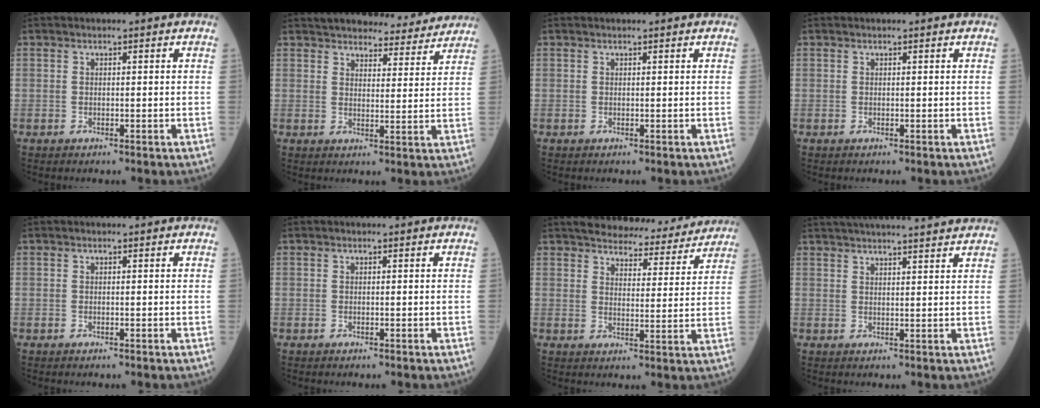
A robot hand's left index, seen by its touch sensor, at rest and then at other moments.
{"total": 12.4, "force": [11.6, 3.0, 3.2], "torque": [-0.019, 0.001, 0.138]}
{"total": 0.5, "force": [0.5, 0.1, 0.1], "torque": [-0.006, 0.008, 0.009]}
{"total": 0.0}
{"total": 0.0}
{"total": 0.0}
{"total": 14.6, "force": [13.7, 3.3, 3.9], "torque": [-0.031, -0.008, 0.161]}
{"total": 15.8, "force": [14.6, 0.5, 6.1], "torque": [-0.100, 0.022, 0.198]}